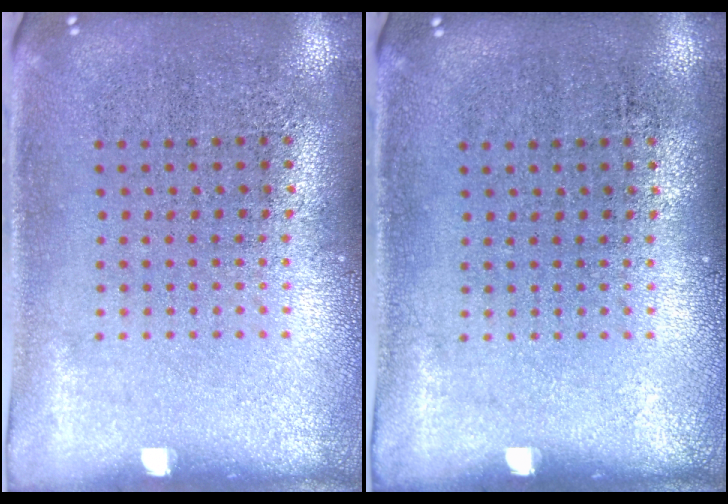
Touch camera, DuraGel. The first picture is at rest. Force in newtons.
{"total": 0.0}